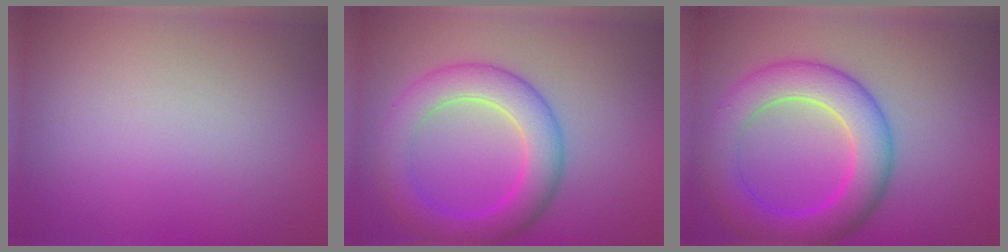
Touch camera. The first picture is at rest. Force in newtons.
{"total": 5.6, "press": 5.6, "slide": 0.1}
{"total": 6.8, "press": 6.8, "slide": 0.0}